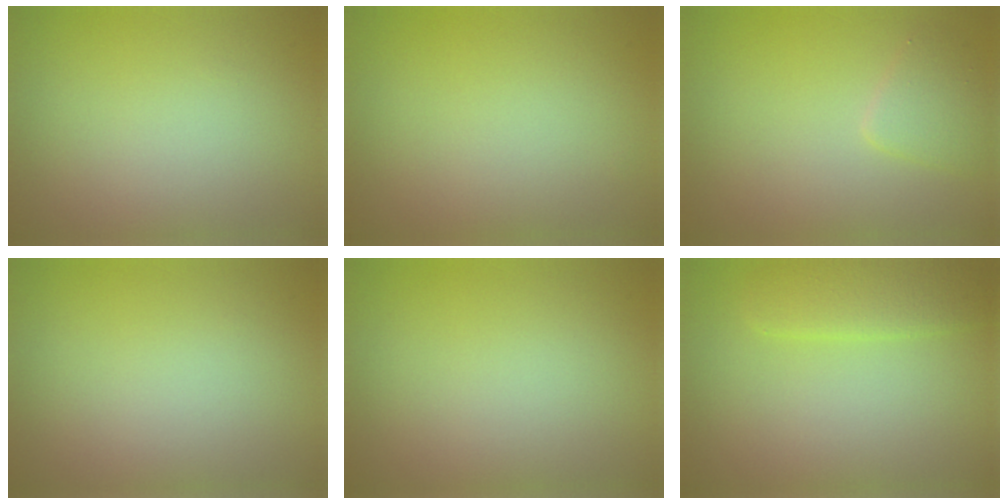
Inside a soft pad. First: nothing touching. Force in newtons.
{"total": 0.0}
{"total": 2.0, "press": 2.0, "slide": 0.1}
{"total": 0.0}
{"total": 0.0}
{"total": 2.8, "press": 2.8, "slide": 0.1}